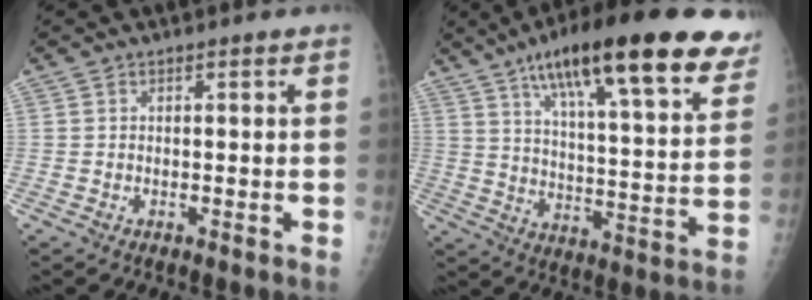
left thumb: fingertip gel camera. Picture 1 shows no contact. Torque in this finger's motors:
{"motor_torque": [1.18, 1.20, 1.50, -1.27, 0.20]}